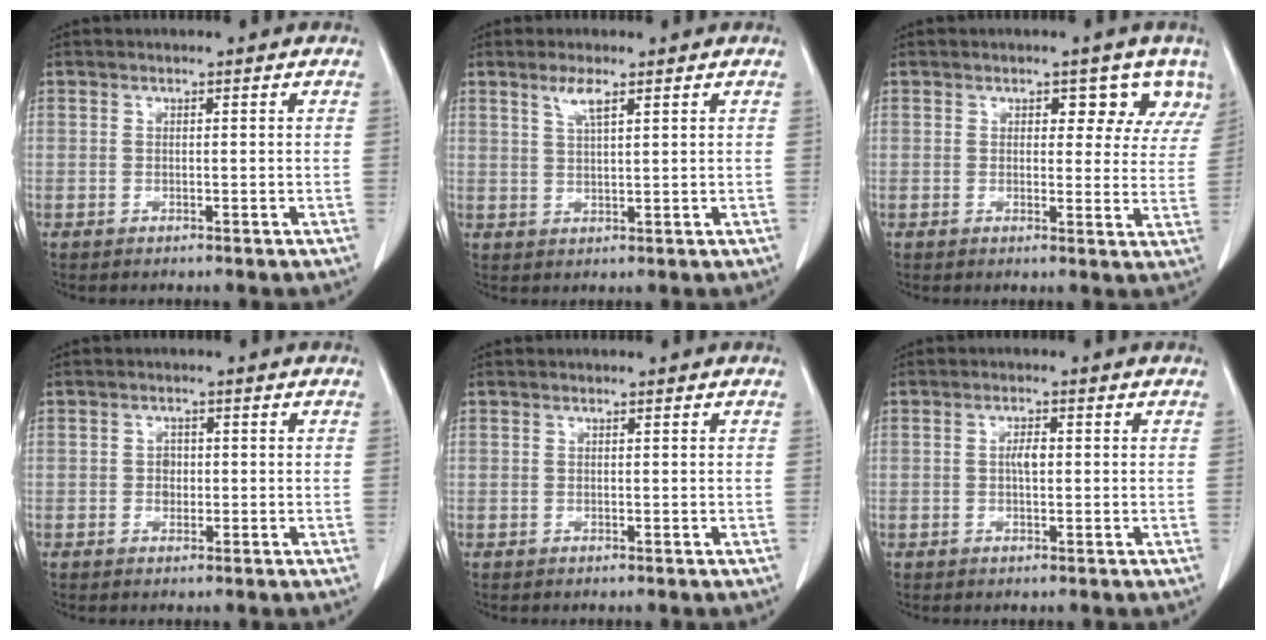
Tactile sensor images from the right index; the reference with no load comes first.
{"total": 3.0, "force": [1.8, 0.3, 2.4], "torque": [-0.052, 0.000, 0.038]}
{"total": 5.4, "force": [3.6, 3.2, 2.4], "torque": [-0.007, -0.002, 0.028]}
{"total": 1.7, "force": [-0.1, 1.4, 0.9], "torque": [-0.013, 0.003, -0.002]}
{"total": 0.0}
{"total": 1.9, "force": [0.0, 0.7, 1.8], "torque": [-0.035, 0.004, 0.000]}